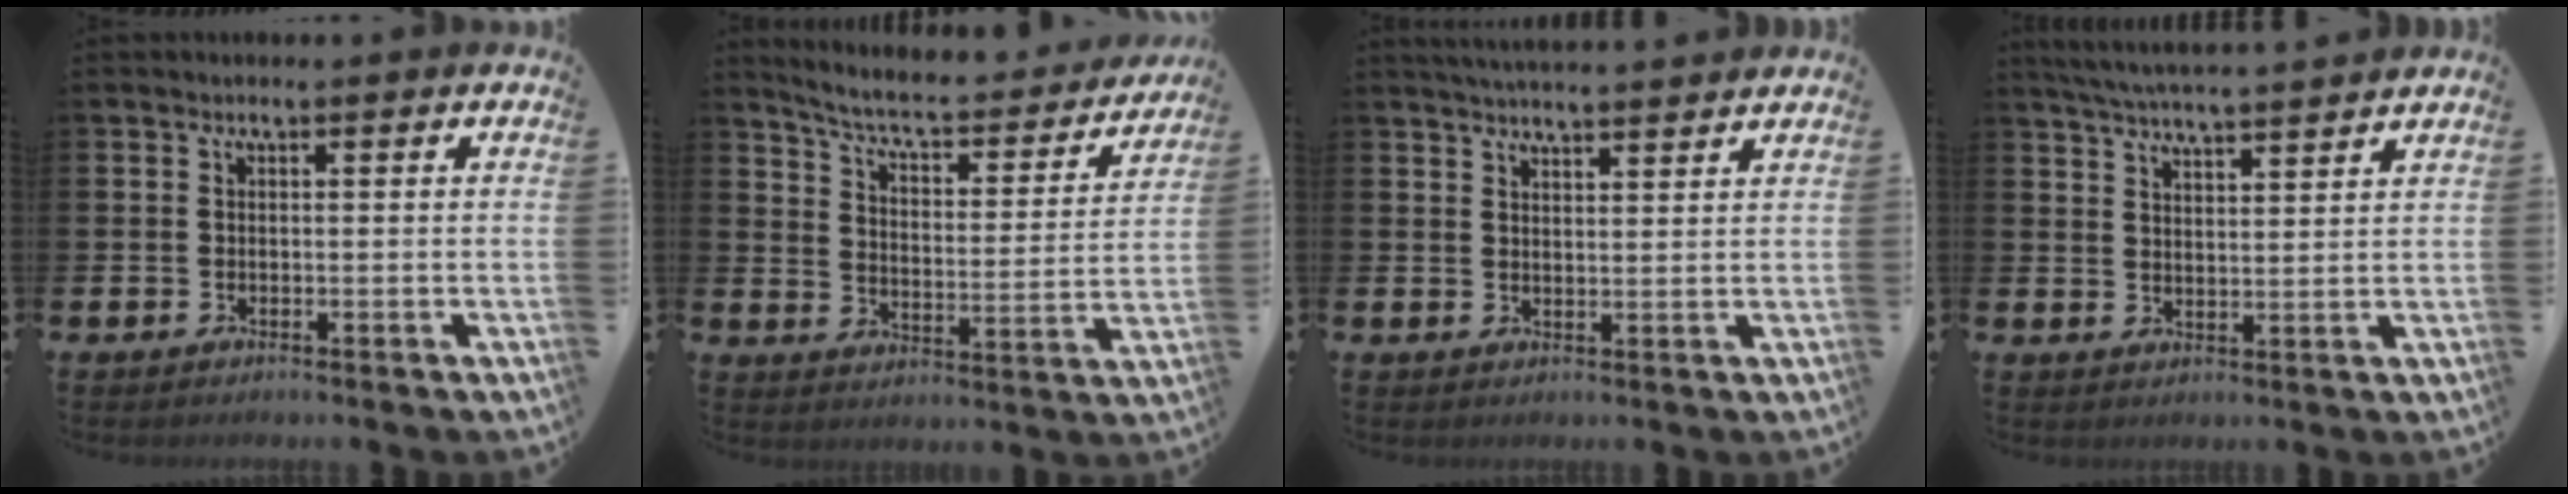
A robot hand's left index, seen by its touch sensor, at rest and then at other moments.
{"total": 6.4, "force": [5.8, 0.9, 2.5], "torque": [-0.078, -0.044, 0.093]}
{"total": 3.6, "force": [3.6, -0.2, 0.3], "torque": [-0.012, -0.016, 0.066]}
{"total": 5.2, "force": [5.1, -0.1, 0.9], "torque": [-0.041, -0.025, 0.093]}